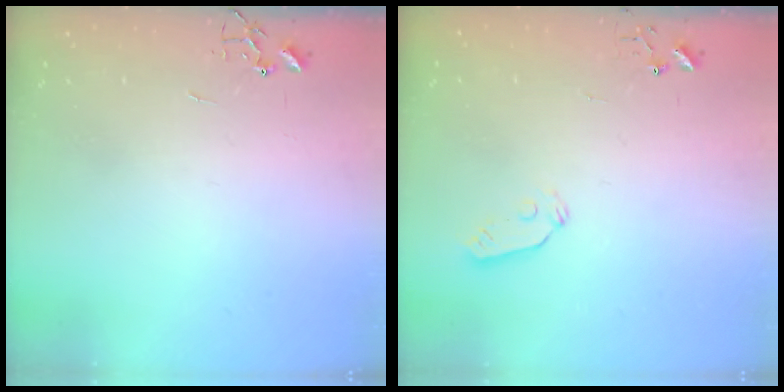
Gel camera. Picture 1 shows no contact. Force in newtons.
{"total": 3.9, "press": 3.8, "slide": 0.6}